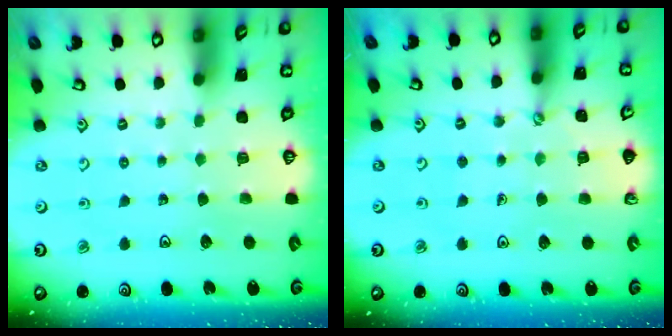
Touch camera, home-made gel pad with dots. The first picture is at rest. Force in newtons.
{"total": 2.4, "press": 2.4, "slide": 0.3}